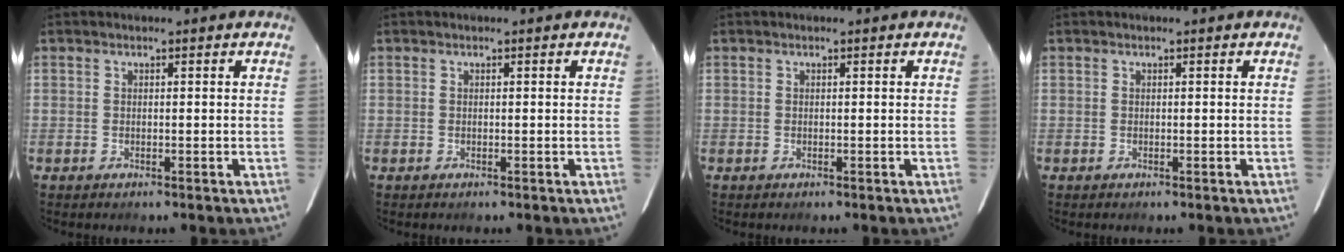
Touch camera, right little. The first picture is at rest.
{"total": 0.0}
{"total": 0.0}
{"total": 0.0}